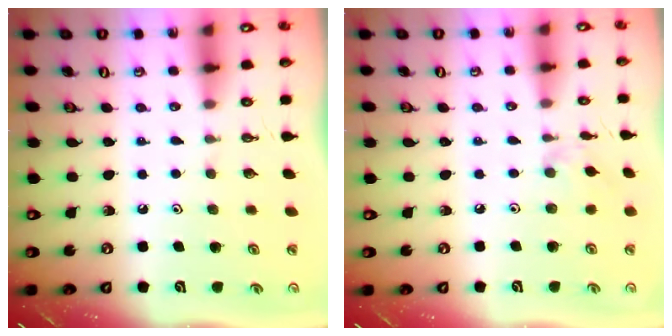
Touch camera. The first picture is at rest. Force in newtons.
{"total": 3.4, "press": 3.3, "slide": 0.7}